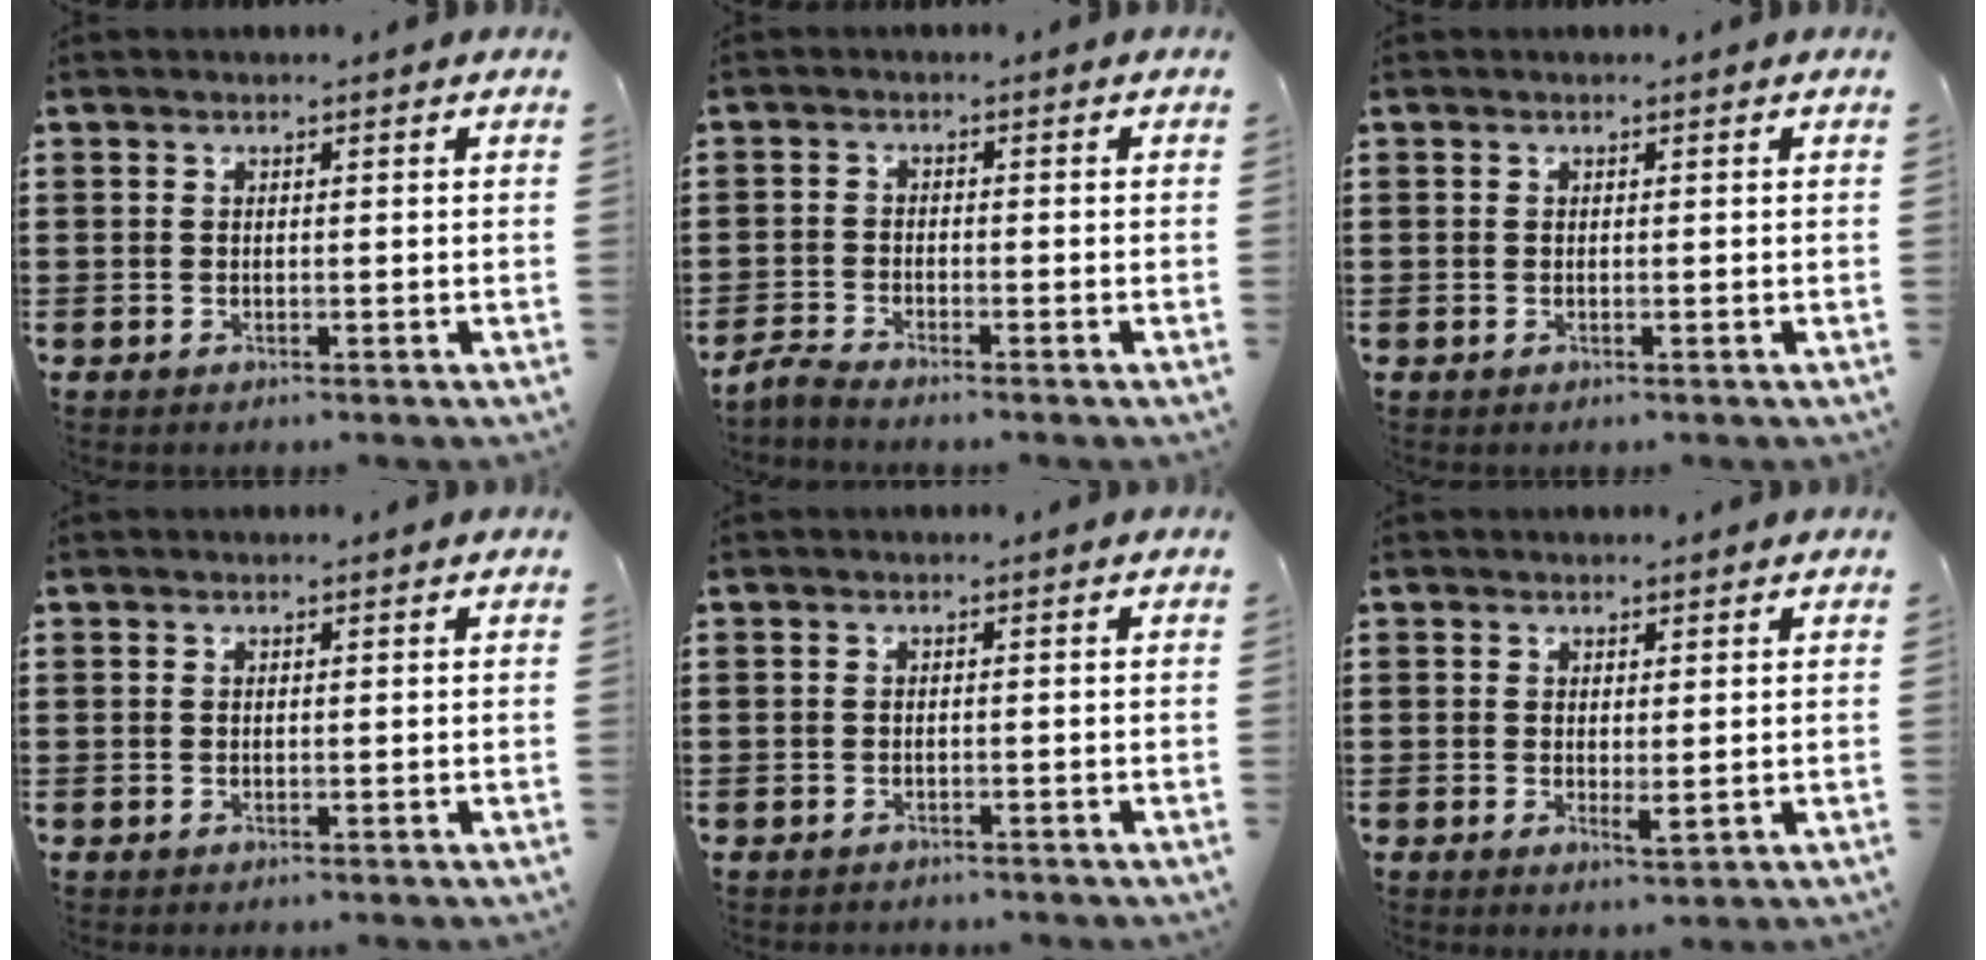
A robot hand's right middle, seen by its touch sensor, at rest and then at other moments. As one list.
[{"total": 2.1, "force": [-2.0, 0.1, 0.6], "torque": [-0.027, -0.002, -0.046]}, {"total": 0.0}, {"total": 0.0}, {"total": 0.8, "force": [-0.8, 0.3, -0.1], "torque": [0.001, 0.003, -0.018]}, {"total": 1.9, "force": [0.3, 0.8, 1.7], "torque": [-0.025, -0.006, 0.006]}]